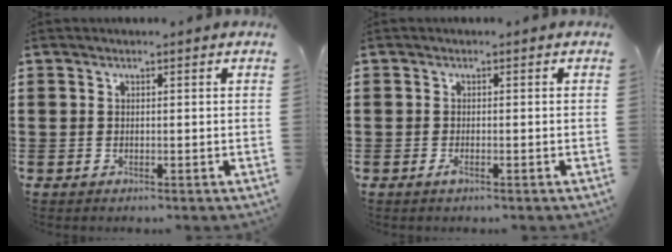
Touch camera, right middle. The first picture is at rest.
{"total": 0.9, "force": [-0.4, 0.2, 0.8], "torque": [-0.016, -0.004, -0.006]}